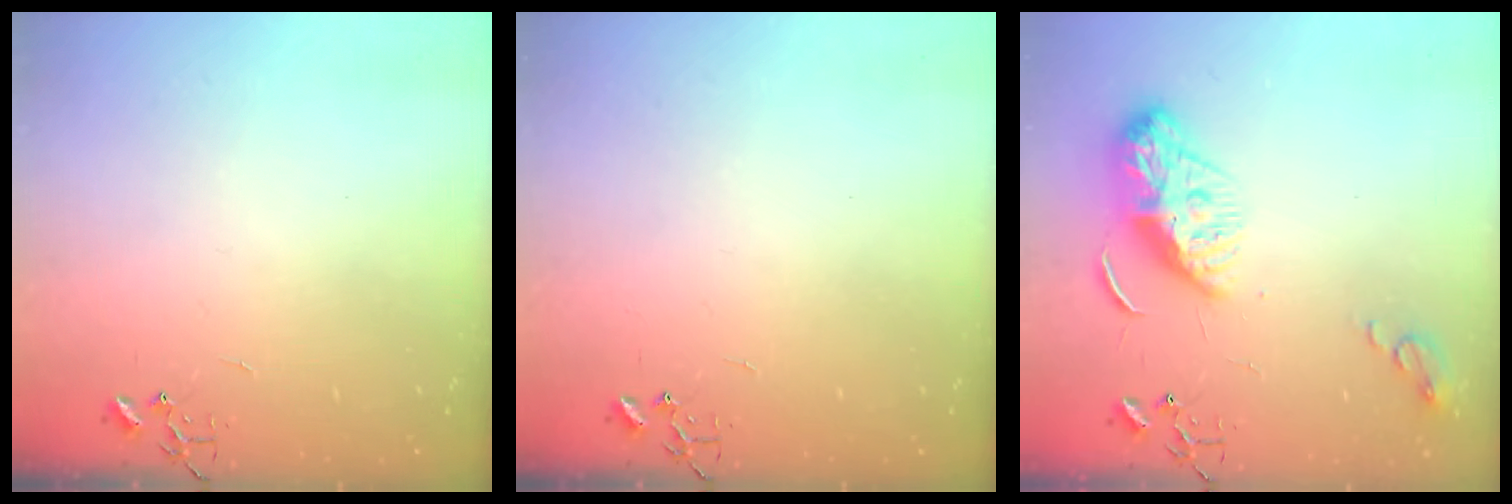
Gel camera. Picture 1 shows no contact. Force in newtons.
{"total": 0.0}
{"total": 10.0, "press": 10.0, "slide": 0.9}